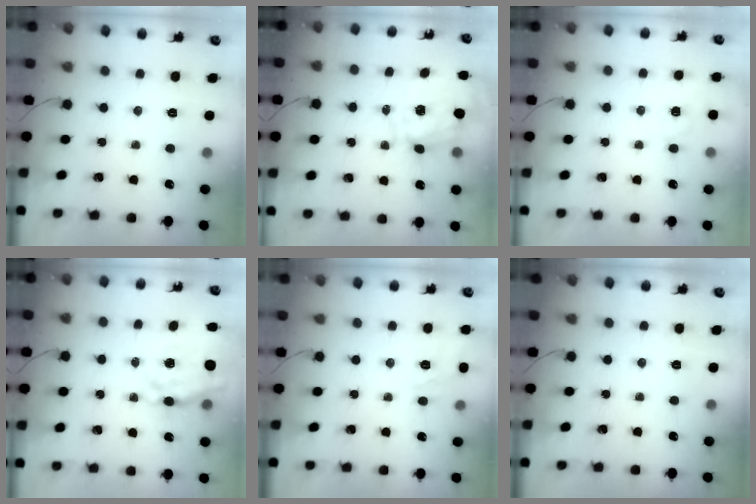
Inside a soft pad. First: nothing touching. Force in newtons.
{"total": 1.8, "press": 1.4, "slide": 1.1}
{"total": 4.5, "press": 4.1, "slide": 1.8}
{"total": 12.4, "press": 11.7, "slide": 4.2}
{"total": 10.5, "press": 10.4, "slide": 1.3}
{"total": 0.0}